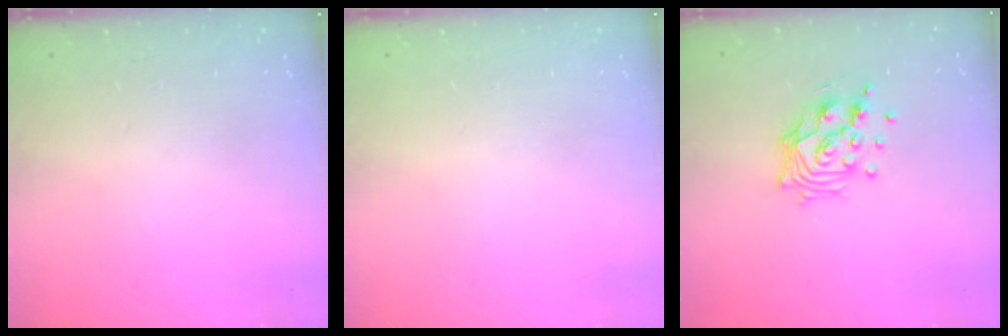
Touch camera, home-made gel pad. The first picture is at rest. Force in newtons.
{"total": 0.0}
{"total": 12.6, "press": 12.5, "slide": 1.7}